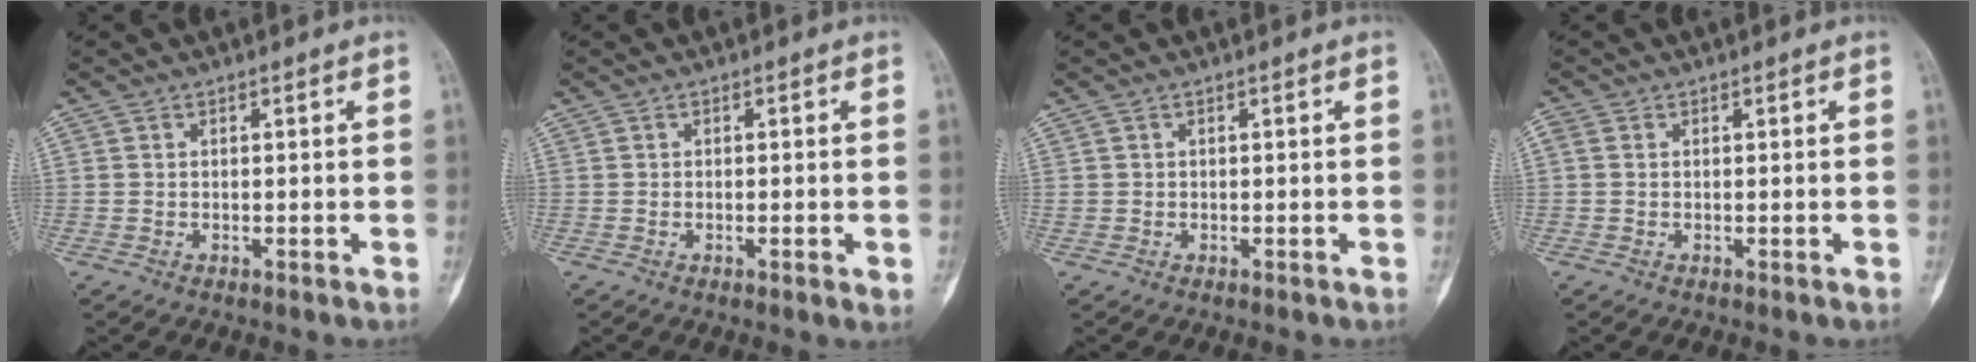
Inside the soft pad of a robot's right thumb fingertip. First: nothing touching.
{"total": 1.8, "force": [-0.4, 0.5, 1.7], "torque": [-0.024, -0.003, -0.006]}
{"total": 0.6, "force": [0.0, 0.6, 0.2], "torque": [-0.001, 0.002, 0.000]}
{"total": 1.1, "force": [0.2, 0.7, 0.9], "torque": [-0.027, 0.002, 0.000]}